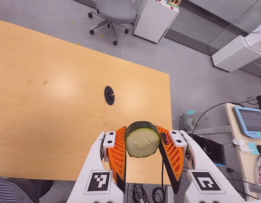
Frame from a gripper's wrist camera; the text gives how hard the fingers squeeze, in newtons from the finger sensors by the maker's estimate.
{"total": 11.5, "left": 11.5, "right": 11.5}